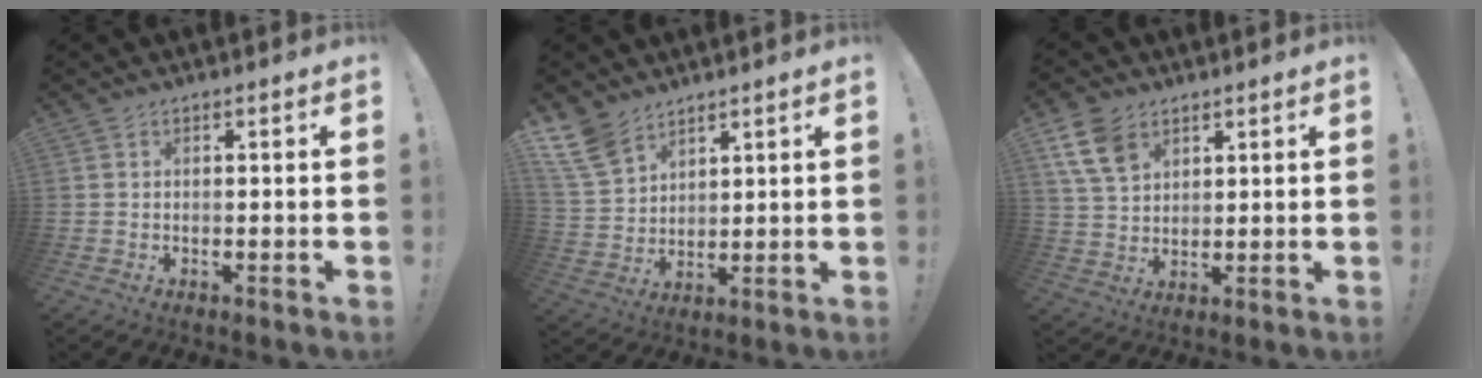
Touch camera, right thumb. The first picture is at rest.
{"total": 10.2, "force": [7.6, 5.6, 3.9], "torque": [-0.087, -0.046, 0.151]}
{"total": 10.7, "force": [5.9, 7.2, 5.3], "torque": [-0.105, -0.020, 0.118]}